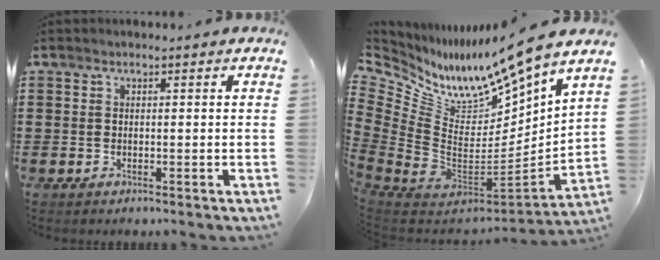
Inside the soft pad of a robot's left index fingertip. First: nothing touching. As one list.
[{"total": 10.3, "force": [8.9, 2.5, 4.5], "torque": [-0.114, -0.094, 0.146]}]